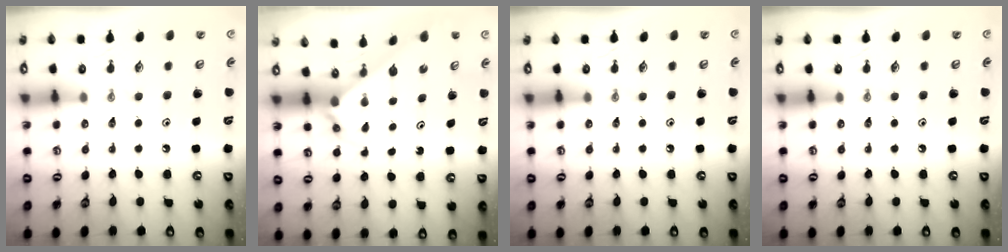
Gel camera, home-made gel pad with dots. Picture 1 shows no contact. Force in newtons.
{"total": 2.3, "press": 2.2, "slide": 0.2}
{"total": 0.0}
{"total": 0.0}